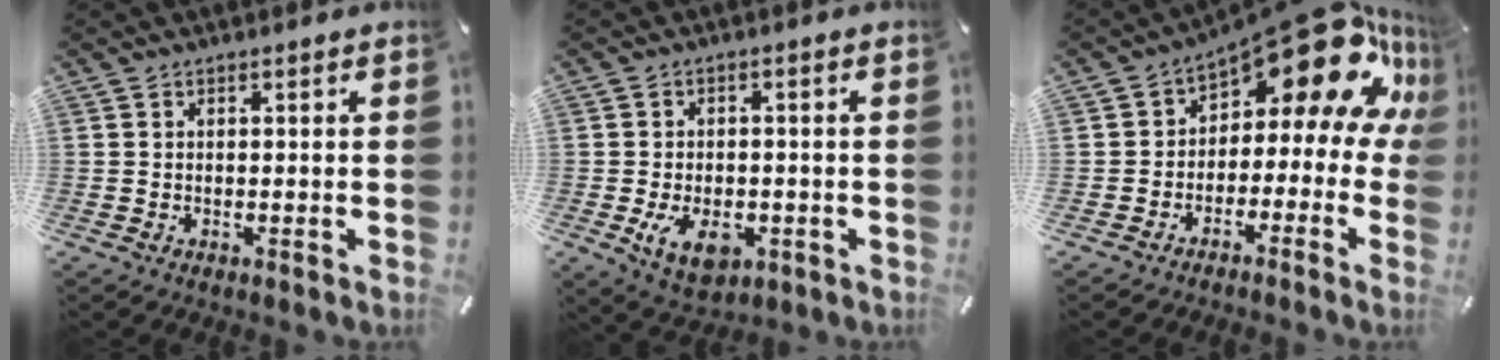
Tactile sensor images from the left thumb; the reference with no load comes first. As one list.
[{"total": 7.7, "force": [-2.2, 5.1, 5.3], "torque": [-0.099, 0.000, -0.042]}, {"total": 18.4, "force": [10.0, 8.0, 13.2], "torque": [-0.190, -0.074, 0.168]}]